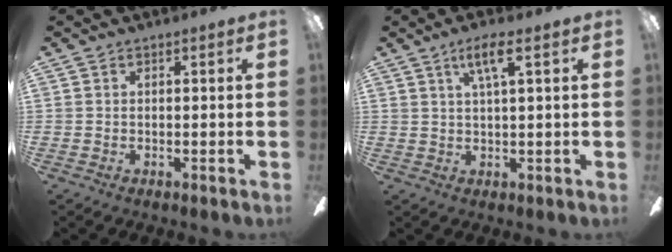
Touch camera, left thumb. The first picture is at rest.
{"total": 5.5, "force": [2.9, 0.8, 4.6], "torque": [-0.089, 0.000, 0.045]}